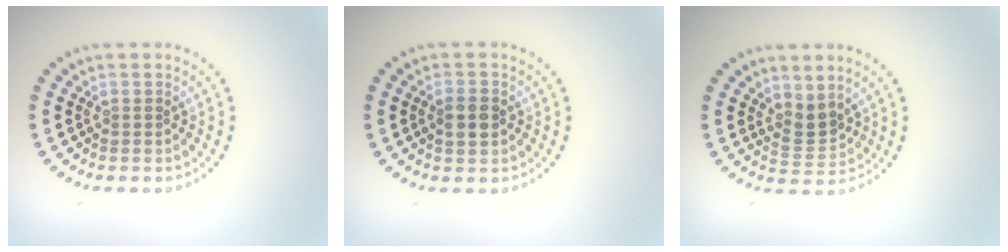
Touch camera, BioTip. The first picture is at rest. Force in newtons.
{"total": 2.2, "press": 2.2, "slide": 0.3}
{"total": 2.3, "press": 1.6, "slide": 1.6}